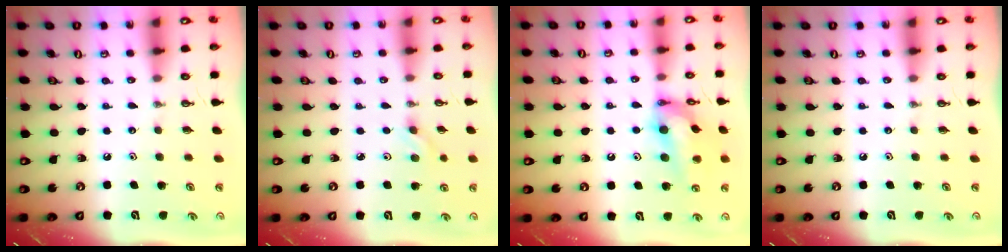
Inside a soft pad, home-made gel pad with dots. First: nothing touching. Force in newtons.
{"total": 3.0, "press": 2.6, "slide": 1.5}
{"total": 16.2, "press": 15.4, "slide": 5.1}
{"total": 0.0}